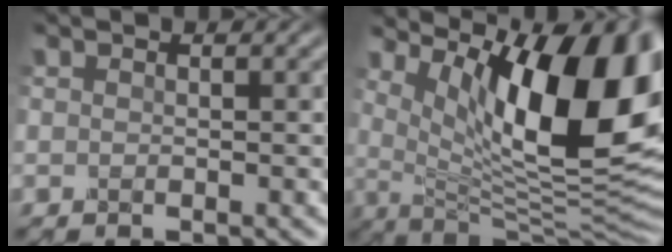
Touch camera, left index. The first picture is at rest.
{"total": 14.6, "force": [5.7, 4.9, 12.5], "torque": [-0.159, -0.012, 0.094]}